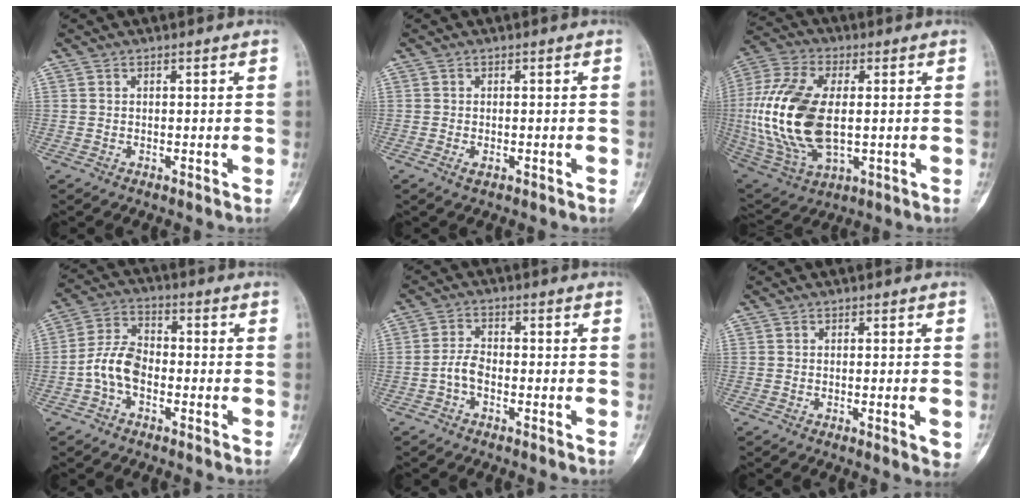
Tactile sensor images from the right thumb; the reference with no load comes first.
{"total": 1.3, "force": [-0.6, 0.6, 1.0], "torque": [-0.021, 0.000, -0.010]}
{"total": 21.4, "force": [-0.1, 11.4, 18.1], "torque": [-0.393, -0.012, 0.007]}
{"total": 7.6, "force": [-2.4, 4.7, 5.4], "torque": [-0.101, 0.030, -0.056]}
{"total": 3.2, "force": [-1.4, 1.6, 2.3], "torque": [-0.048, 0.017, -0.033]}
{"total": 3.3, "force": [-0.9, 0.6, 3.1], "torque": [-0.038, -0.004, -0.009]}